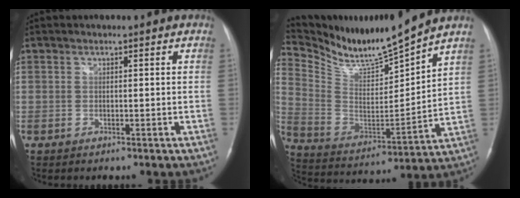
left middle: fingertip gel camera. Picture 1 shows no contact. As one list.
[{"total": 13.9, "force": [13.1, -1.0, 4.4], "torque": [-0.099, -0.035, 0.250]}]